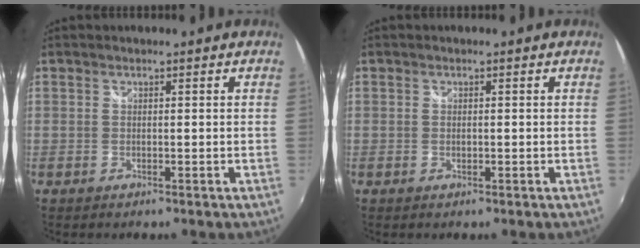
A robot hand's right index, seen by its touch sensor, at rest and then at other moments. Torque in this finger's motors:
{"motor_torque": [-0.07, -0.01, 0.04, 0.00]}